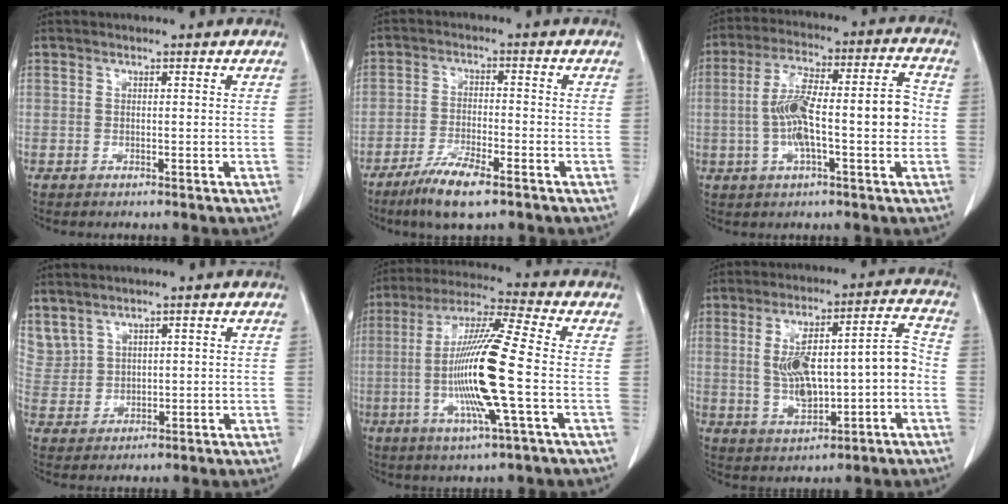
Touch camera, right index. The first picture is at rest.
{"total": 7.2, "force": [-4.9, 1.1, 5.1], "torque": [-0.102, -0.013, -0.089]}
{"total": 14.3, "force": [-1.3, 3.0, 13.9], "torque": [-0.239, 0.035, -0.019]}
{"total": 6.9, "force": [4.4, 4.8, 2.4], "torque": [-0.079, 0.017, 0.112]}
{"total": 15.5, "force": [-2.5, -0.1, 15.3], "torque": [-0.305, -0.008, -0.057]}
{"total": 13.3, "force": [-1.2, 3.7, 12.8], "torque": [-0.220, 0.032, -0.006]}